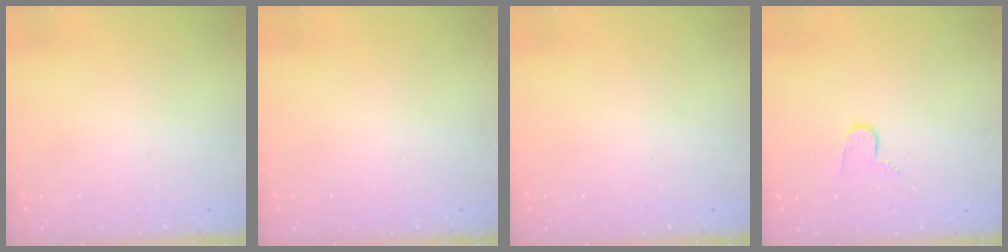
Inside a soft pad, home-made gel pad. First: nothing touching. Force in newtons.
{"total": 0.0}
{"total": 0.0}
{"total": 4.7, "press": 4.7, "slide": 0.4}